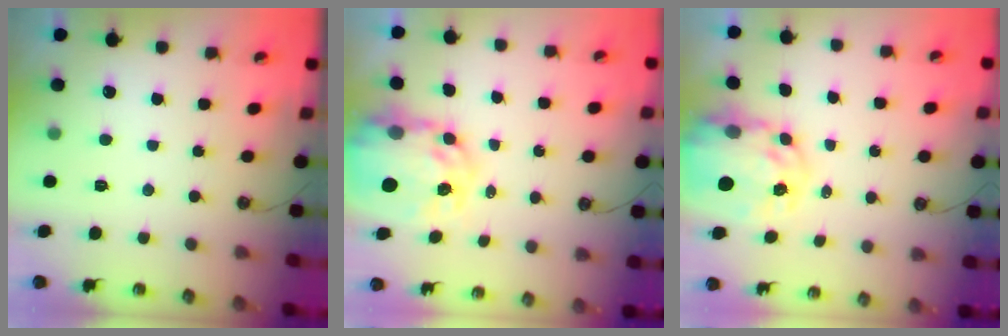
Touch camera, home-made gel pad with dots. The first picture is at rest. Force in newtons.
{"total": 10.6, "press": 10.6, "slide": 0.9}
{"total": 8.4, "press": 8.3, "slide": 0.8}